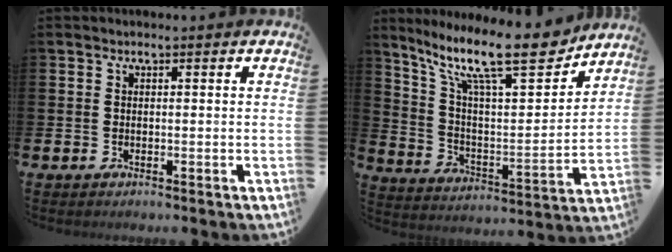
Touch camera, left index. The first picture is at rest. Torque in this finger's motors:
{"motor_torque": [1.06, -1.08, 1.05, 0.21]}